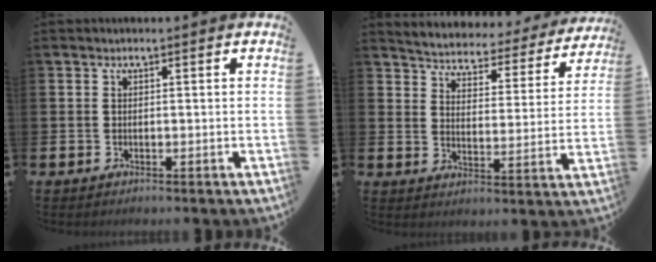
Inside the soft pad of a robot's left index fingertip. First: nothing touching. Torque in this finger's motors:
{"motor_torque": [0.69, -1.45, 0.44, 0.08]}